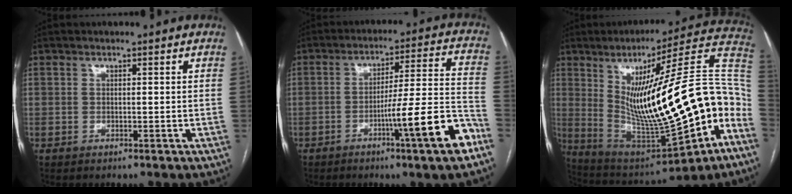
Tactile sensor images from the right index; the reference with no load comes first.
{"total": 14.0, "force": [-7.0, -0.7, 12.1], "torque": [-0.181, -0.004, -0.105]}
{"total": 29.1, "force": [-4.1, 5.6, 28.2], "torque": [-0.400, 0.014, -0.046]}